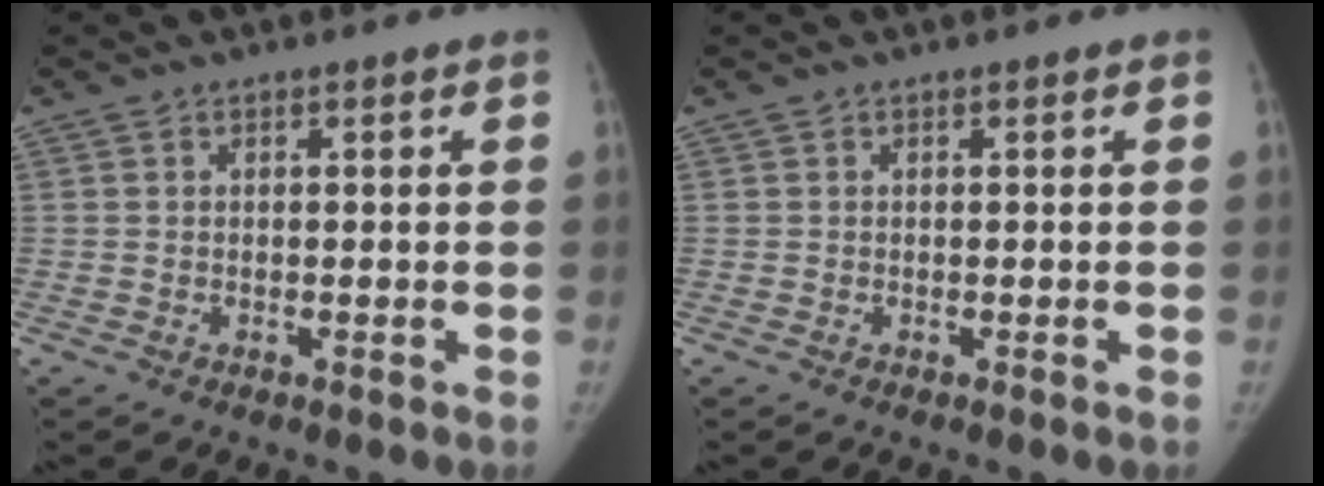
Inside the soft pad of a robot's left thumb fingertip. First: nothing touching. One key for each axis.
{"total": 0.0}